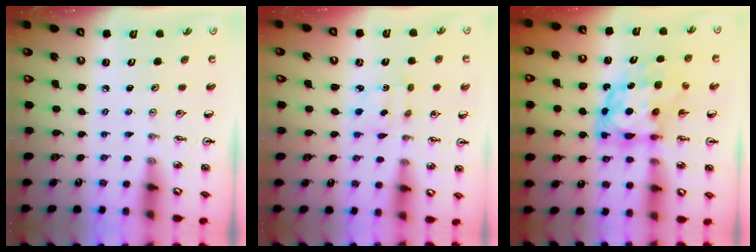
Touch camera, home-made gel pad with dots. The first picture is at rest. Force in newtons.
{"total": 2.8, "press": 2.8, "slide": 0.5}
{"total": 9.6, "press": 9.6, "slide": 1.1}